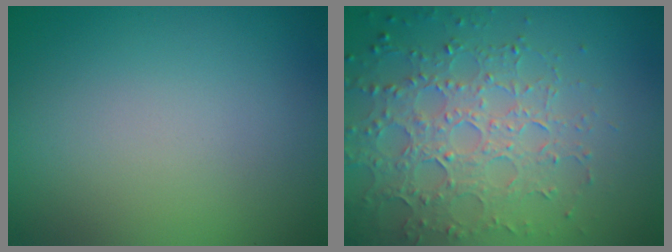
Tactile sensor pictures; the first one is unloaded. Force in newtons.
{"total": 5.5, "press": 4.7, "slide": 2.8}